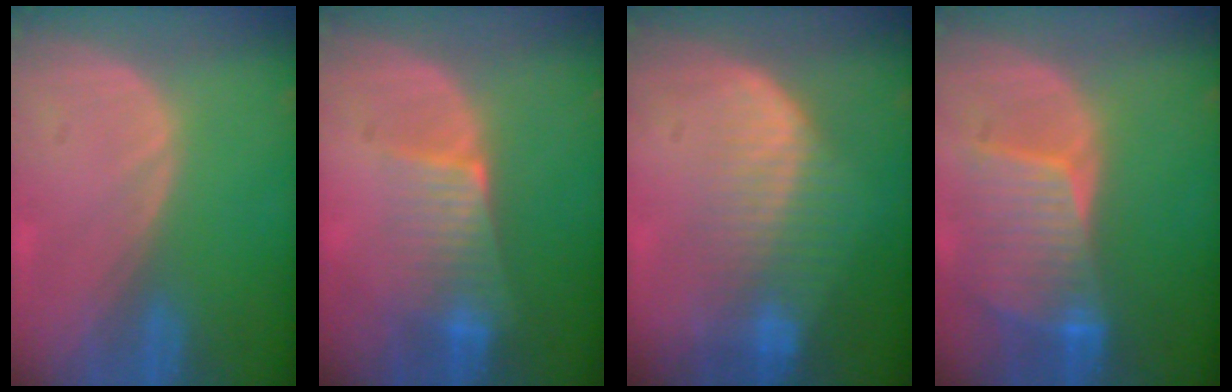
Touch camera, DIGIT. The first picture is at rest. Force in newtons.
{"total": 6.5, "press": 5.6, "slide": 3.3}
{"total": 7.8, "press": 6.9, "slide": 3.7}
{"total": 8.4, "press": 7.6, "slide": 3.5}